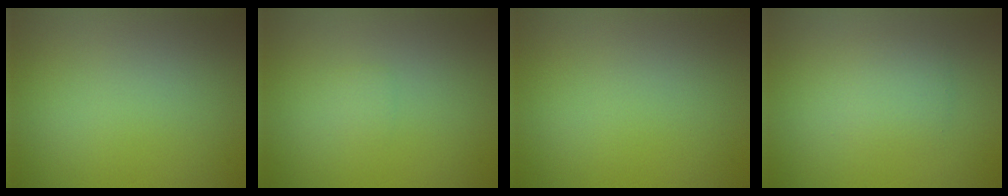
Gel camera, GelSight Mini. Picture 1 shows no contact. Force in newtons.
{"total": 0.6, "press": 0.6, "slide": 0.0}
{"total": 0.0}
{"total": 1.9, "press": 1.9, "slide": 0.1}